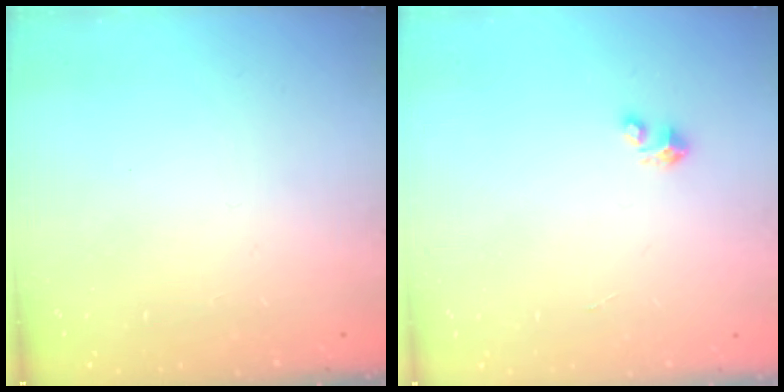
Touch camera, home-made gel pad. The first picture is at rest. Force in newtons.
{"total": 2.1, "press": 2.1, "slide": 0.1}